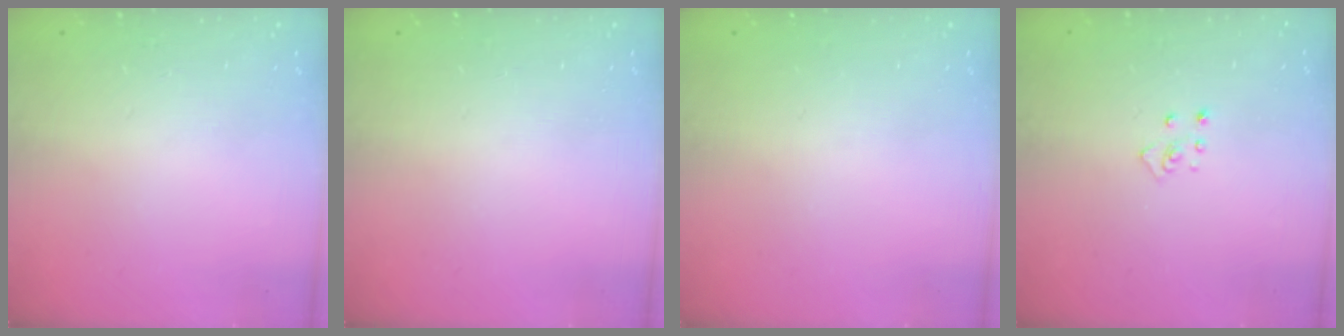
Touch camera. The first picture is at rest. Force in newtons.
{"total": 0.0}
{"total": 0.0}
{"total": 2.8, "press": 2.8, "slide": 0.3}